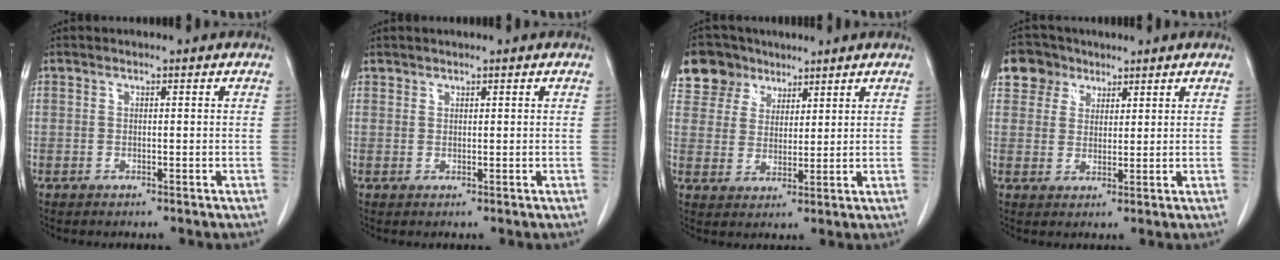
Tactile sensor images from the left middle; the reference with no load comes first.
{"total": 0.7, "force": [0.5, 0.4, -0.1], "torque": [0.005, 0.000, 0.009]}
{"total": 7.7, "force": [5.4, 5.4, 0.7], "torque": [-0.018, 0.019, 0.105]}
{"total": 5.0, "force": [3.1, 3.8, 0.6], "torque": [-0.015, 0.013, 0.057]}